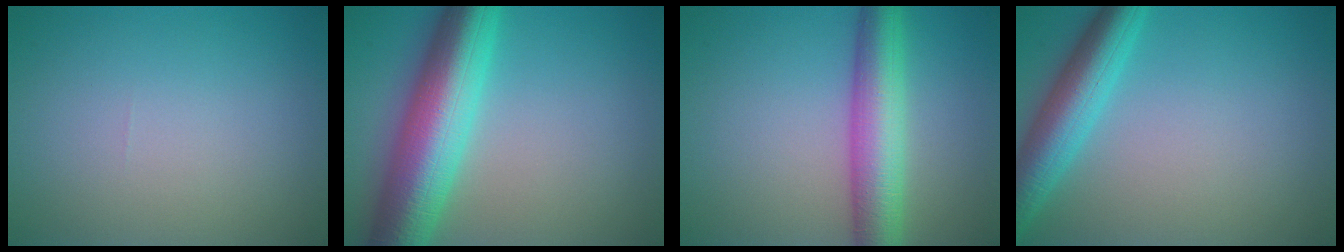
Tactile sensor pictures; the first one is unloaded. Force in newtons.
{"total": 10.5, "press": 10.5, "slide": 0.2}
{"total": 6.6, "press": 6.6, "slide": 0.1}
{"total": 5.6, "press": 5.6, "slide": 0.2}